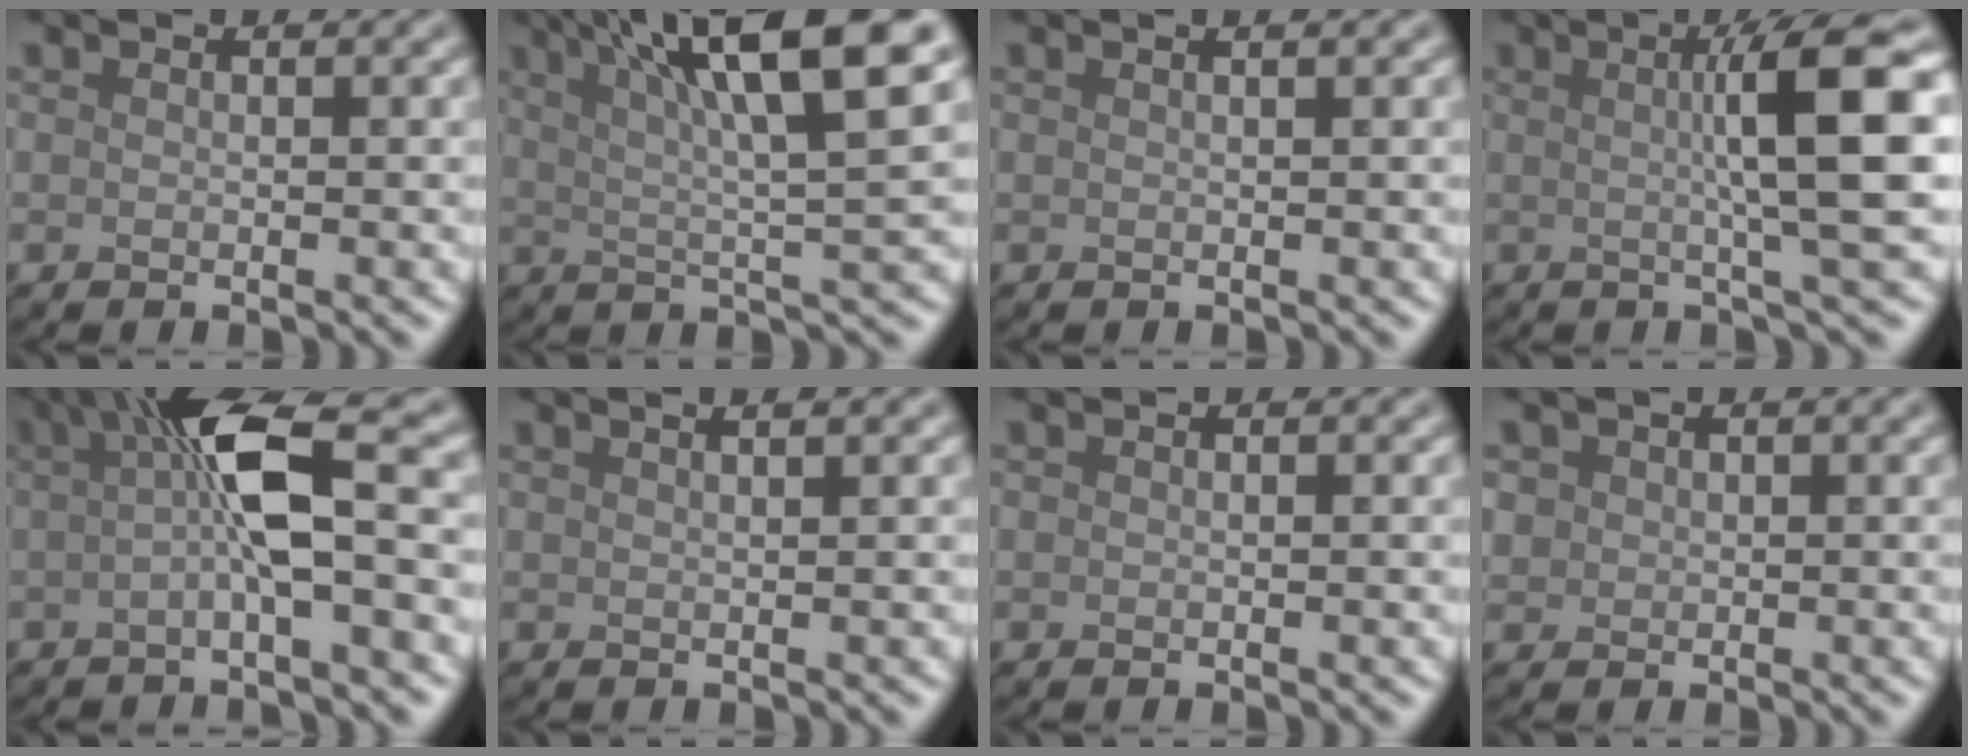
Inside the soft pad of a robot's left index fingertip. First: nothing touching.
{"total": 11.6, "force": [5.5, 2.1, 10.0], "torque": [-0.134, 0.022, 0.084]}
{"total": 2.2, "force": [1.1, 1.0, 1.6], "torque": [-0.002, 0.003, -0.010]}
{"total": 7.9, "force": [1.2, 1.1, 7.7], "torque": [-0.101, 0.014, 0.016]}
{"total": 6.6, "force": [0.2, 1.2, 6.5], "torque": [-0.116, 0.012, -0.005]}
{"total": 3.0, "force": [1.8, 1.3, 1.9], "torque": [0.000, 0.013, -0.010]}
{"total": 0.0}
{"total": 1.1, "force": [0.3, 1.1, 0.1], "torque": [0.001, -0.005, 0.008]}